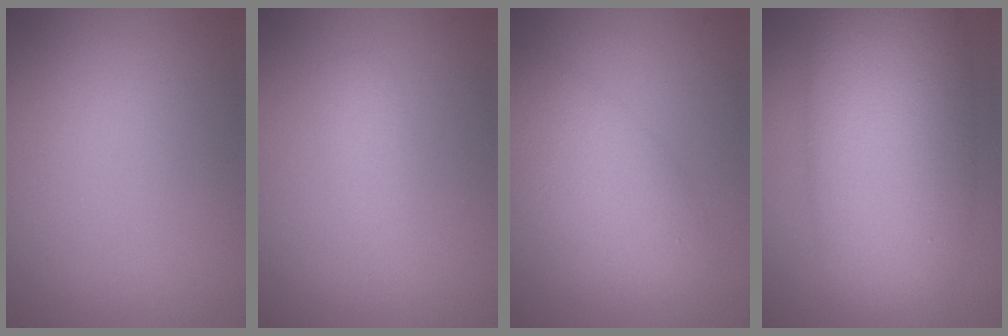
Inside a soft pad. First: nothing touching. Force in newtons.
{"total": 1.2, "press": 1.2, "slide": 0.1}
{"total": 6.4, "press": 6.4, "slide": 0.4}
{"total": 12.2, "press": 12.2, "slide": 0.2}